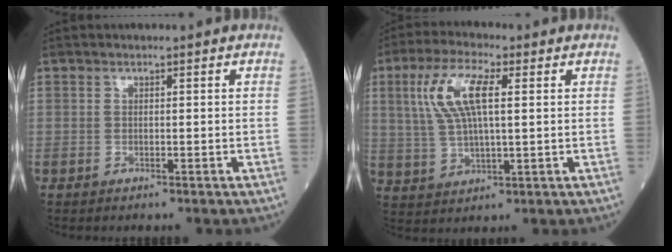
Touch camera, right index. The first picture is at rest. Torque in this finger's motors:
{"motor_torque": [0.33, 0.05, 0.24, 0.11]}